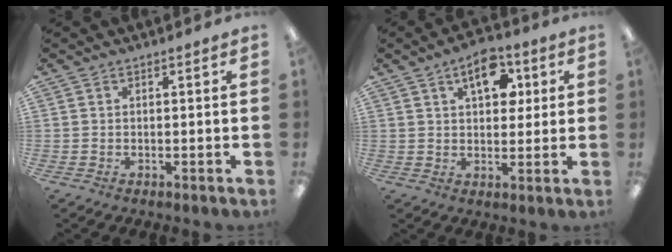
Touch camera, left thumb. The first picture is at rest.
{"total": 9.5, "force": [4.2, 5.5, 6.6], "torque": [-0.081, -0.009, 0.067]}